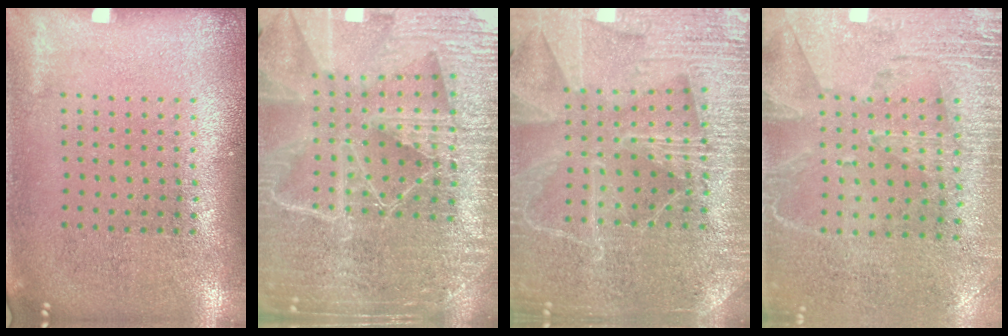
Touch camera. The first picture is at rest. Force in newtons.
{"total": 6.5, "press": 5.6, "slide": 3.4}
{"total": 4.4, "press": 4.1, "slide": 1.6}
{"total": 2.9, "press": 2.5, "slide": 1.4}